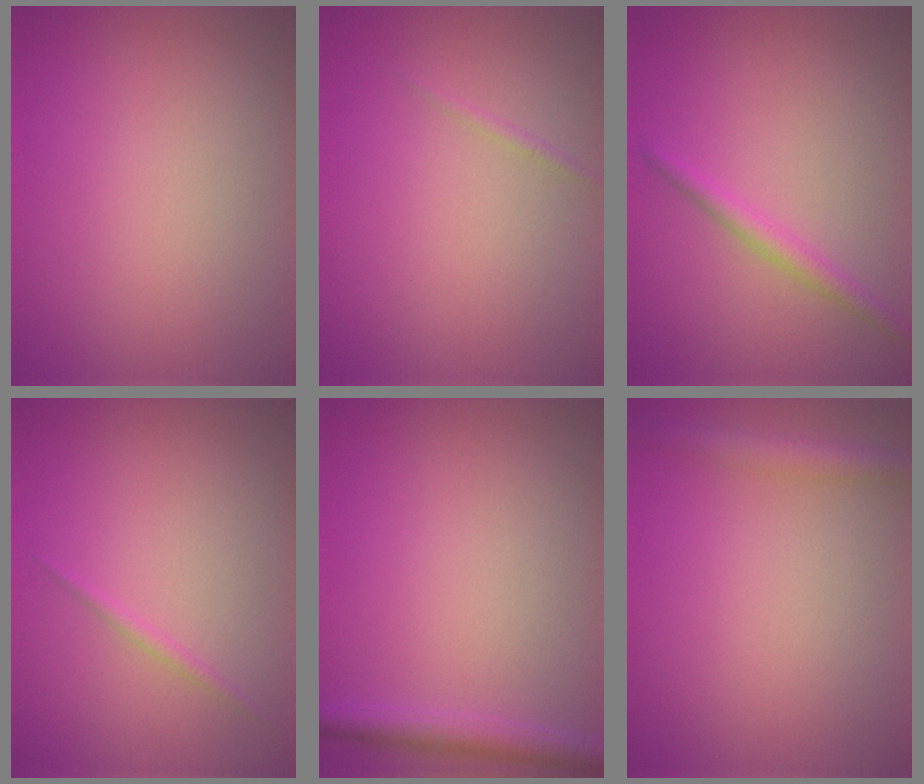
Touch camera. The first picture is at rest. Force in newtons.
{"total": 0.6, "press": 0.6, "slide": 0.1}
{"total": 1.8, "press": 1.8, "slide": 0.1}
{"total": 0.7, "press": 0.7, "slide": 0.0}
{"total": 2.5, "press": 2.5, "slide": 0.1}
{"total": 2.9, "press": 2.9, "slide": 0.1}